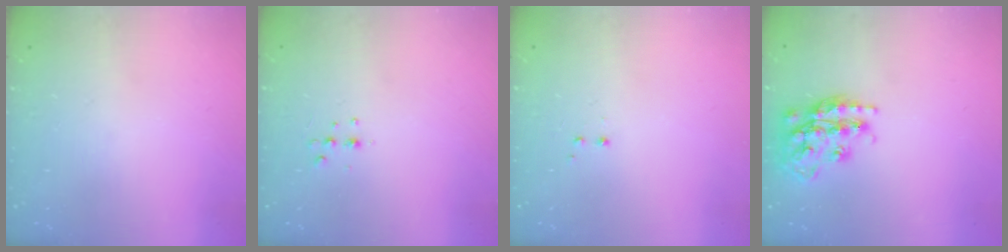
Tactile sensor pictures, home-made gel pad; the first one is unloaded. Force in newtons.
{"total": 4.1, "press": 3.9, "slide": 1.3}
{"total": 1.2, "press": 1.0, "slide": 0.6}
{"total": 17.8, "press": 17.7, "slide": 1.3}